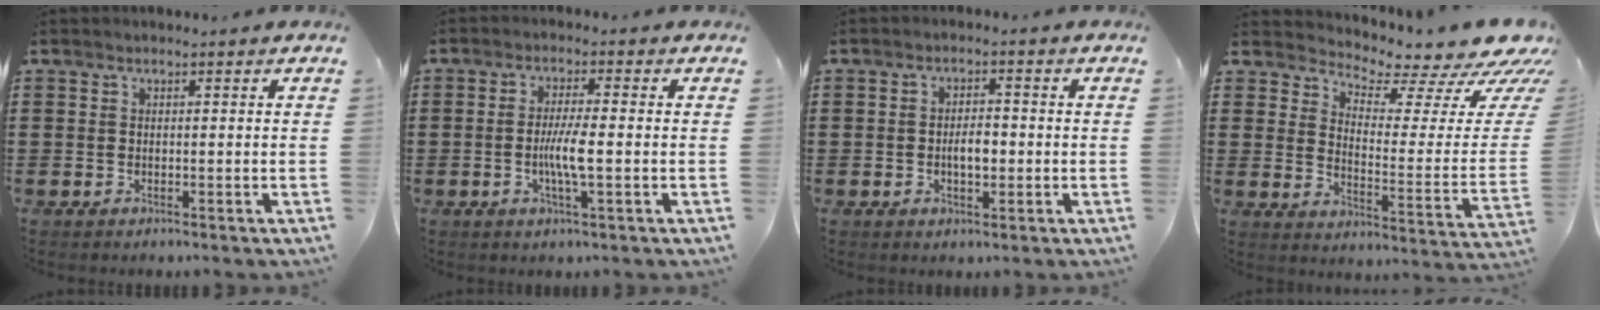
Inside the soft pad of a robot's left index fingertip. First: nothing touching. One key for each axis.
{"total": 5.0, "fx": -0.8, "fy": 0.5, "fz": 4.9, "tx": -0.094, "ty": -0.002, "tz": -0.019}
{"total": 3.3, "fx": -0.4, "fy": 1.4, "fz": 3.0, "tx": -0.049, "ty": 0.001, "tz": -0.009}
{"total": 6.0, "fx": 5.3, "fy": 1.4, "fz": 2.5, "tx": -0.045, "ty": -0.059, "tz": 0.084}